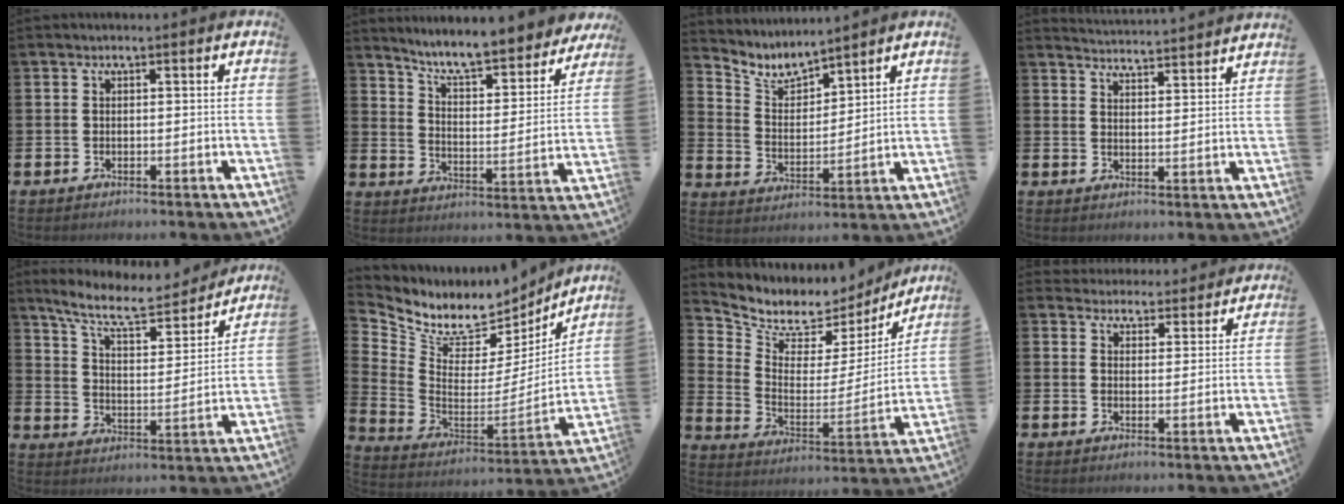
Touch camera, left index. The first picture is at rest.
{"total": 7.6, "force": [7.2, 0.8, 2.4], "torque": [-0.070, -0.062, 0.119]}
{"total": 5.4, "force": [5.0, 1.4, 1.3], "torque": [-0.049, -0.034, 0.087]}
{"total": 4.4, "force": [4.4, -0.3, -0.2], "torque": [-0.001, -0.041, 0.075]}
{"total": 9.3, "force": [8.4, 2.0, 3.5], "torque": [-0.094, -0.055, 0.145]}
{"total": 8.3, "force": [7.0, 4.2, 1.5], "torque": [-0.062, -0.057, 0.122]}
{"total": 6.7, "force": [5.9, 3.2, 0.3], "torque": [-0.050, -0.048, 0.100]}
{"total": 3.9, "force": [3.7, 1.0, -0.4], "torque": [0.001, -0.027, 0.066]}